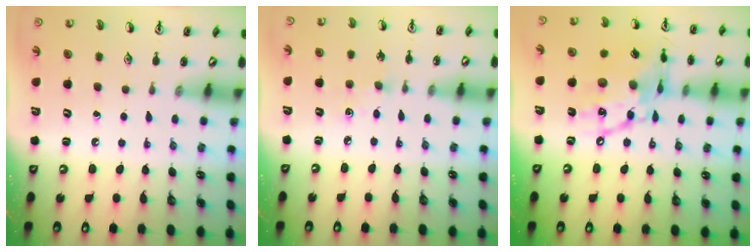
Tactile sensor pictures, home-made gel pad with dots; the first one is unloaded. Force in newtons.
{"total": 4.3, "press": 4.3, "slide": 0.5}
{"total": 16.4, "press": 16.4, "slide": 1.2}